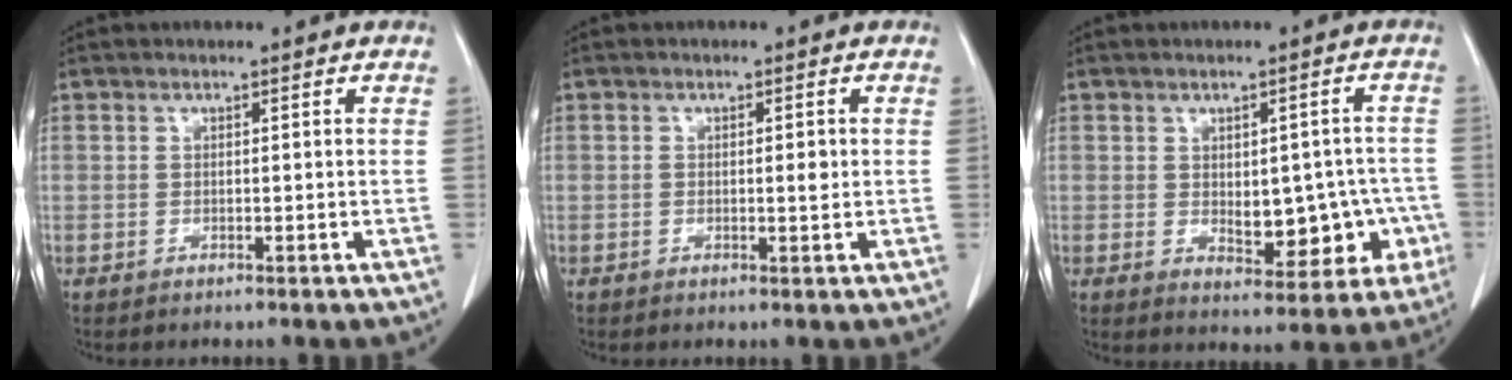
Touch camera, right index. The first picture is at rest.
{"total": 1.4, "force": [0.0, 0.4, 1.4], "torque": [-0.022, 0.000, 0.000]}
{"total": 9.2, "force": [-1.4, 5.1, 7.5], "torque": [-0.081, 0.019, -0.001]}